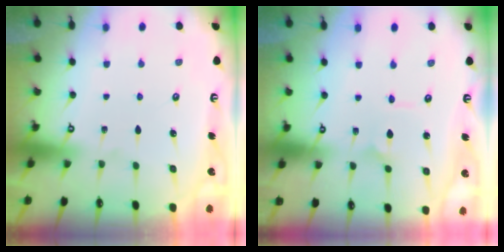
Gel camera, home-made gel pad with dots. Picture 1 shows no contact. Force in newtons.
{"total": 1.6, "press": 1.6, "slide": 0.1}